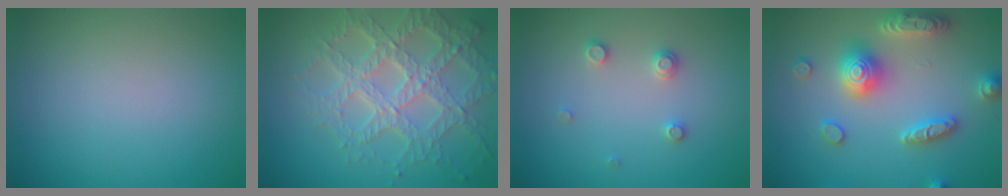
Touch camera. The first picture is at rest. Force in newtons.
{"total": 7.2, "press": 5.2, "slide": 5.0}
{"total": 1.5, "press": 1.5, "slide": 0.2}
{"total": 5.5, "press": 5.4, "slide": 0.9}